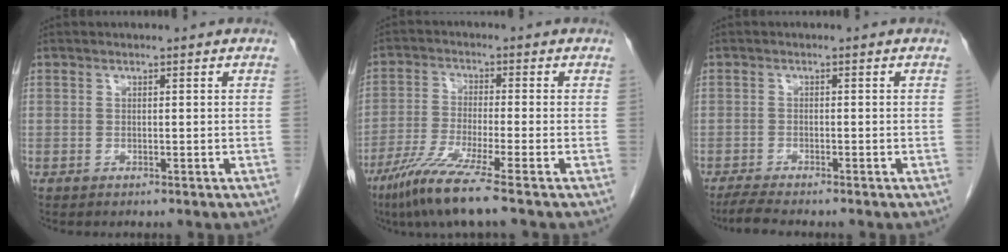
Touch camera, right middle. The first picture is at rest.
{"total": 9.0, "force": [-6.1, -1.0, 6.5], "torque": [-0.133, -0.036, -0.118]}
{"total": 3.4, "force": [-2.9, -0.2, 1.7], "torque": [-0.039, -0.014, -0.051]}